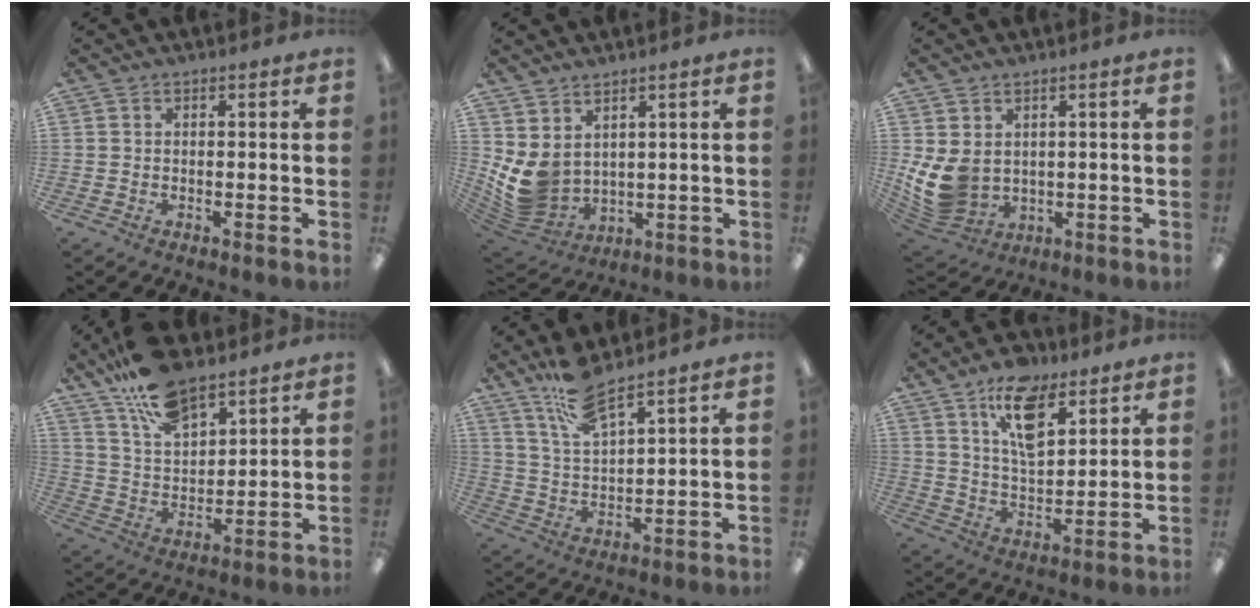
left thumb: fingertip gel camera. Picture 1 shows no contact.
{"total": 8.3, "force": [2.9, 6.1, 4.8], "torque": [-0.121, -0.030, 0.063]}
{"total": 9.5, "force": [1.4, 7.4, 5.8], "torque": [-0.145, -0.014, 0.031]}
{"total": 14.5, "force": [10.7, 6.2, 7.7], "torque": [-0.141, -0.052, 0.195]}
{"total": 10.3, "force": [8.4, 2.5, 5.4], "torque": [-0.119, -0.037, 0.157]}
{"total": 13.0, "force": [8.1, 6.5, 7.9], "torque": [-0.124, -0.031, 0.142]}